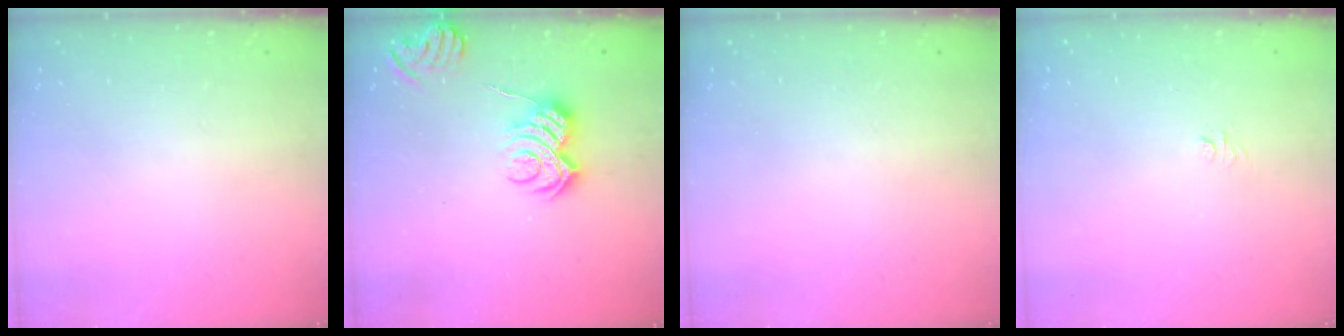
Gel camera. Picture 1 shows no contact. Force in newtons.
{"total": 5.4, "press": 5.3, "slide": 1.0}
{"total": 0.0}
{"total": 3.1, "press": 3.0, "slide": 0.3}